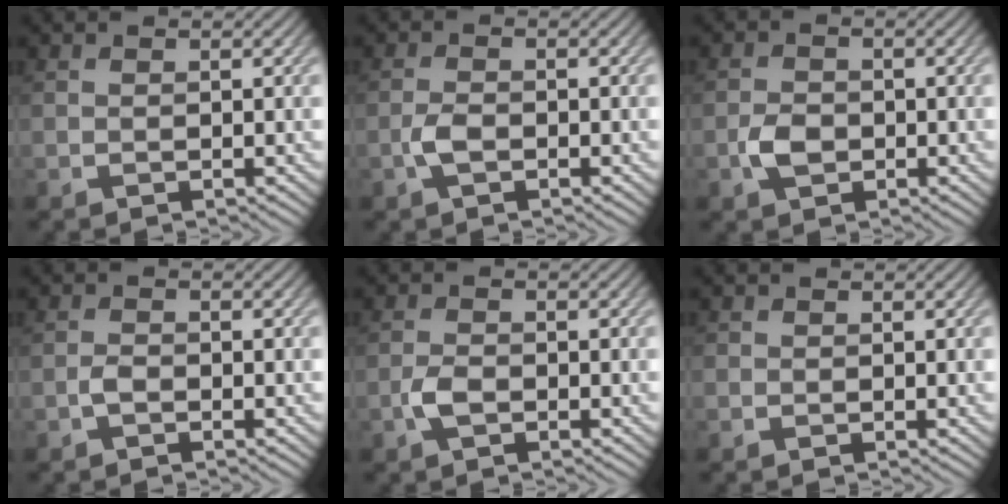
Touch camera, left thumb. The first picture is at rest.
{"total": 2.2, "force": [-1.0, 1.1, 1.7], "torque": [-0.035, 0.001, -0.023]}
{"total": 2.9, "force": [-1.0, 2.1, 1.7], "torque": [-0.035, -0.001, -0.023]}
{"total": 1.4, "force": [-0.9, 0.7, 0.9], "torque": [-0.018, 0.002, -0.020]}
{"total": 2.4, "force": [-1.1, 1.2, 1.7], "torque": [-0.037, 0.000, -0.027]}
{"total": 0.6, "force": [-0.3, 0.6, 0.0], "torque": [0.001, -0.004, -0.005]}